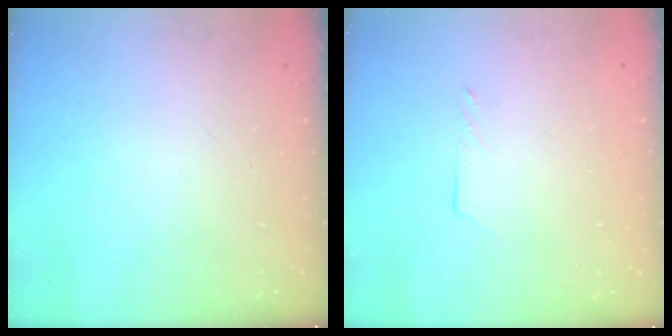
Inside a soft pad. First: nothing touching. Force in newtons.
{"total": 2.2, "press": 2.2, "slide": 0.2}